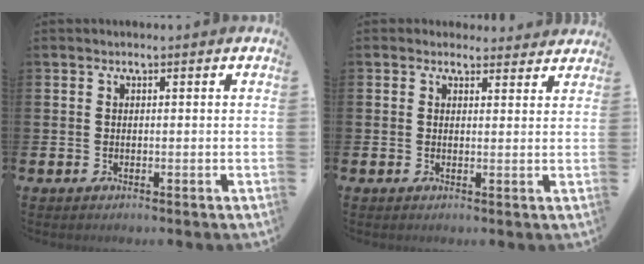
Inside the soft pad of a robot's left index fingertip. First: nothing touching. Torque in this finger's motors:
{"motor_torque": [0.94, -1.20, 0.38, 0.03]}